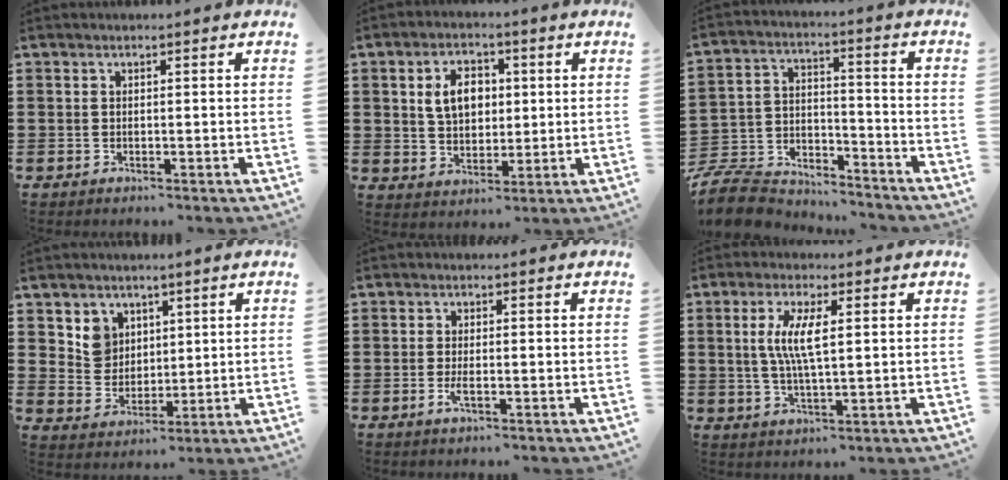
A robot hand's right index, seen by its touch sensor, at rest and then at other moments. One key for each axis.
{"total": 6.3, "fx": 1.4, "fy": 4.5, "fz": 4.2, "tx": -0.096, "ty": 0.011, "tz": 0.017}
{"total": 9.3, "fx": -8.8, "fy": 2.5, "fz": 1.8, "tx": -0.053, "ty": 0.016, "tz": -0.177}
{"total": 5.5, "fx": 3.0, "fy": 4.6, "fz": 0.6, "tx": -0.039, "ty": 0.008, "tz": 0.058}
{"total": 1.9, "fx": -0.7, "fy": 0.4, "fz": 1.8, "tx": -0.039, "ty": -0.005, "tz": -0.014}
{"total": 6.0, "fx": 1.2, "fy": 1.3, "fz": 5.8, "tx": -0.121, "ty": -0.001, "tz": 0.016}